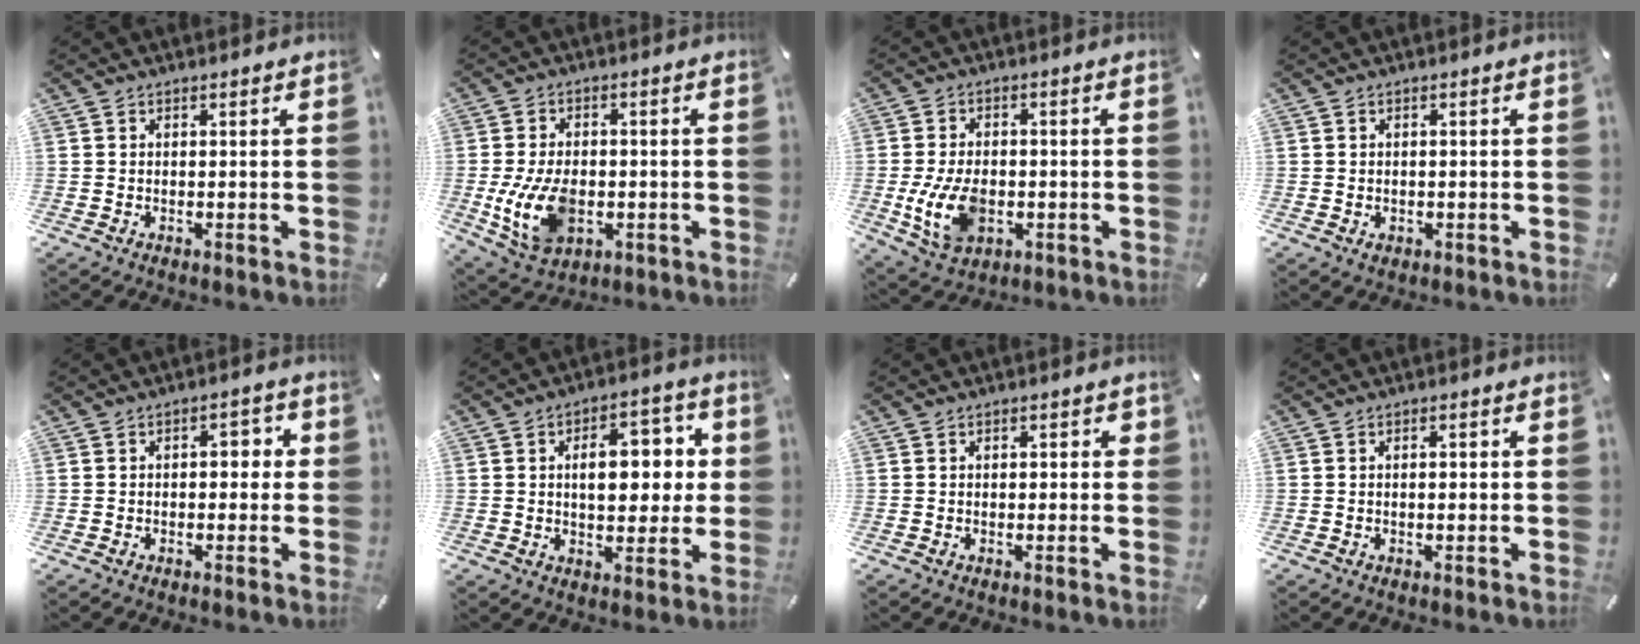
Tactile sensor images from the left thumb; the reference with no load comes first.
{"total": 12.2, "force": [-2.5, 8.1, 8.8], "torque": [-0.189, 0.000, -0.042]}
{"total": 10.9, "force": [-2.2, 7.3, 7.8], "torque": [-0.168, -0.001, -0.038]}
{"total": 1.4, "force": [-0.4, 1.2, 0.7], "torque": [-0.014, 0.004, -0.009]}
{"total": 3.8, "force": [-0.3, 2.4, 3.0], "torque": [-0.035, 0.006, -0.016]}
{"total": 12.8, "force": [2.1, 7.7, 9.9], "torque": [-0.123, -0.004, 0.027]}
{"total": 1.4, "force": [-0.1, 1.0, 1.0], "torque": [-0.009, 0.004, -0.006]}
{"total": 1.7, "force": [-0.2, 0.8, 1.5], "torque": [-0.027, 0.005, -0.005]}